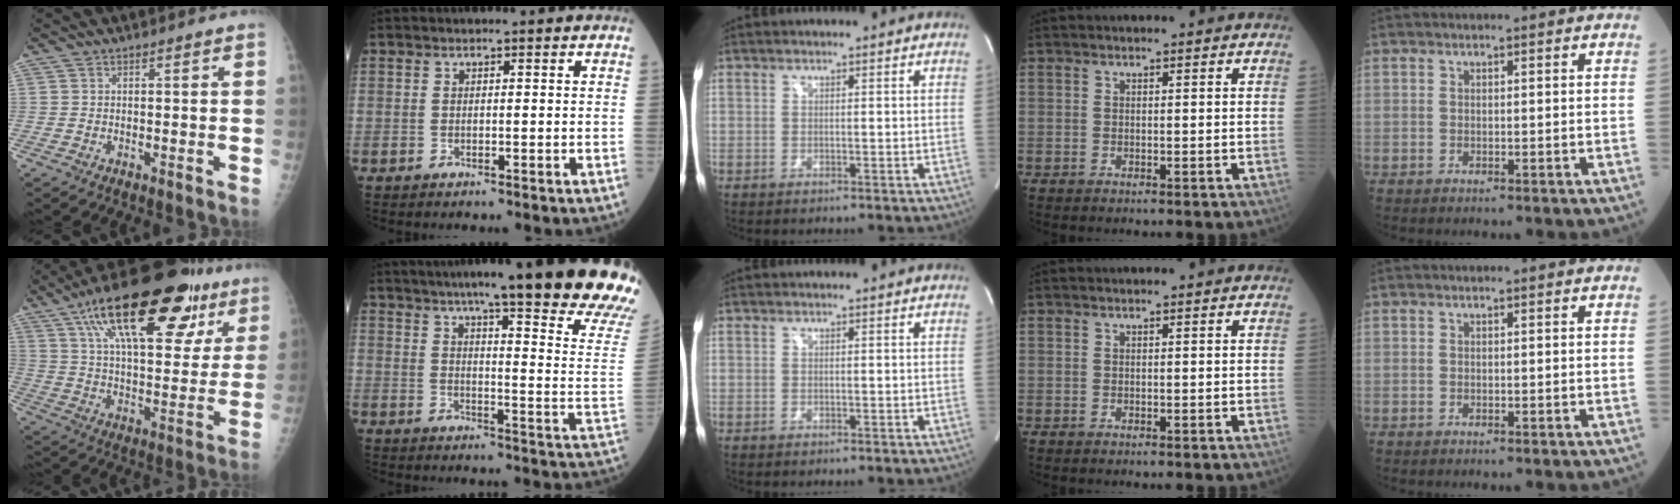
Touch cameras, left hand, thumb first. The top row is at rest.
{"thumb": {"total": 28.6, "force": [15.0, 11.6, 21.3], "torque": [-0.305, -0.008, 0.233]}, "index": {"total": 27.5, "force": [22.4, 0.5, 15.9], "torque": [-0.178, -0.080, 0.270]}}